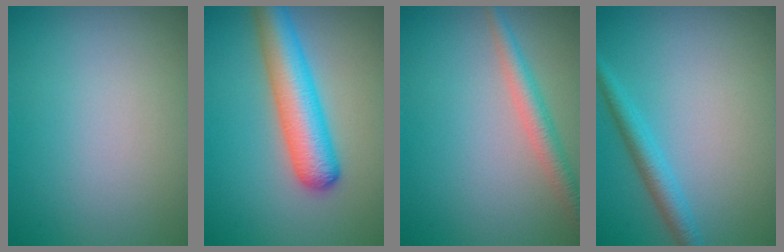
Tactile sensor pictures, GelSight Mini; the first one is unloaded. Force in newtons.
{"total": 6.3, "press": 6.3, "slide": 0.2}
{"total": 2.8, "press": 2.8, "slide": 0.1}
{"total": 2.5, "press": 2.5, "slide": 0.1}